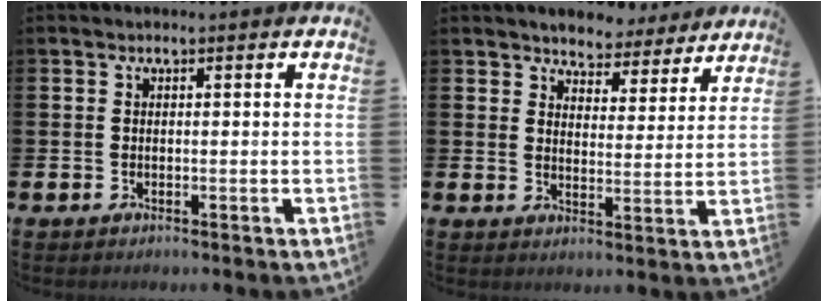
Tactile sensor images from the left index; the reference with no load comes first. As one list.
[{"total": 4.5, "force": [4.4, 1.2, -0.2], "torque": [-0.017, -0.033, 0.074]}]